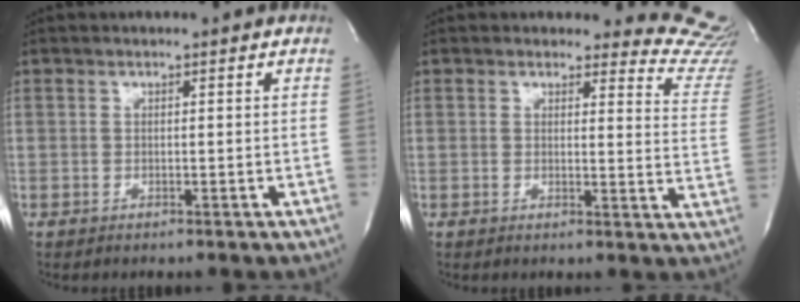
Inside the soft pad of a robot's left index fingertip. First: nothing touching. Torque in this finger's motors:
{"motor_torque": [1.09, -1.05, 0.06, 0.00]}